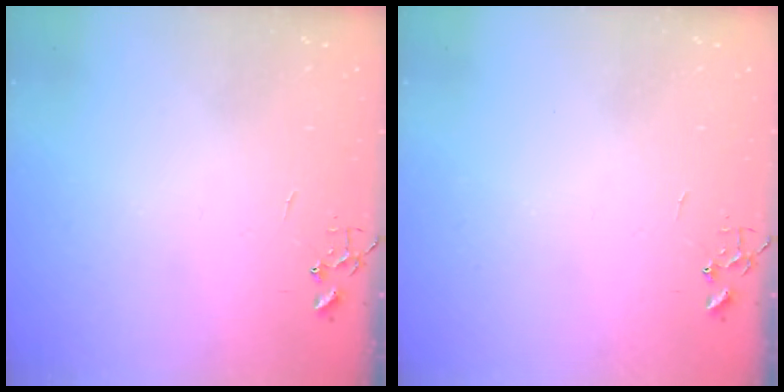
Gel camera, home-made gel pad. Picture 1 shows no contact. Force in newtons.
{"total": 0.0}